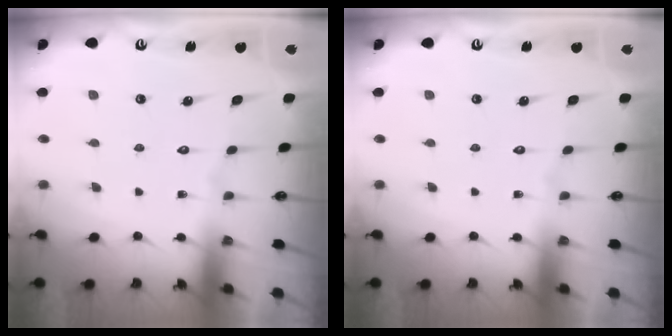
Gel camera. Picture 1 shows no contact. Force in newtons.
{"total": 0.0}